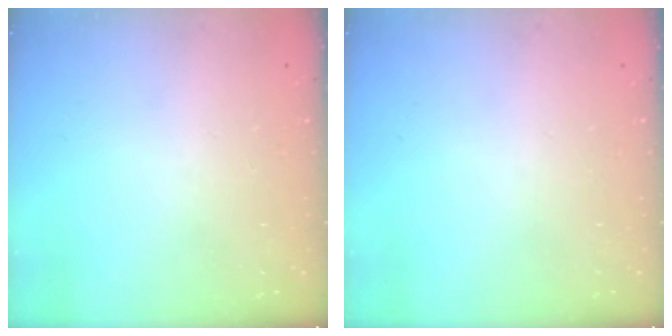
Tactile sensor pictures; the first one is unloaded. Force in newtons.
{"total": 0.0}